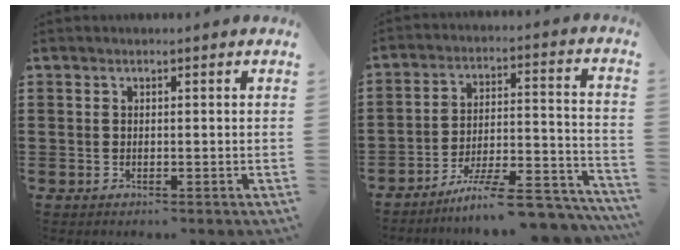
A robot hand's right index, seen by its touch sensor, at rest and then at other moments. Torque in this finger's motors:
{"motor_torque": [2.14, 0.00, 0.72, 0.15]}